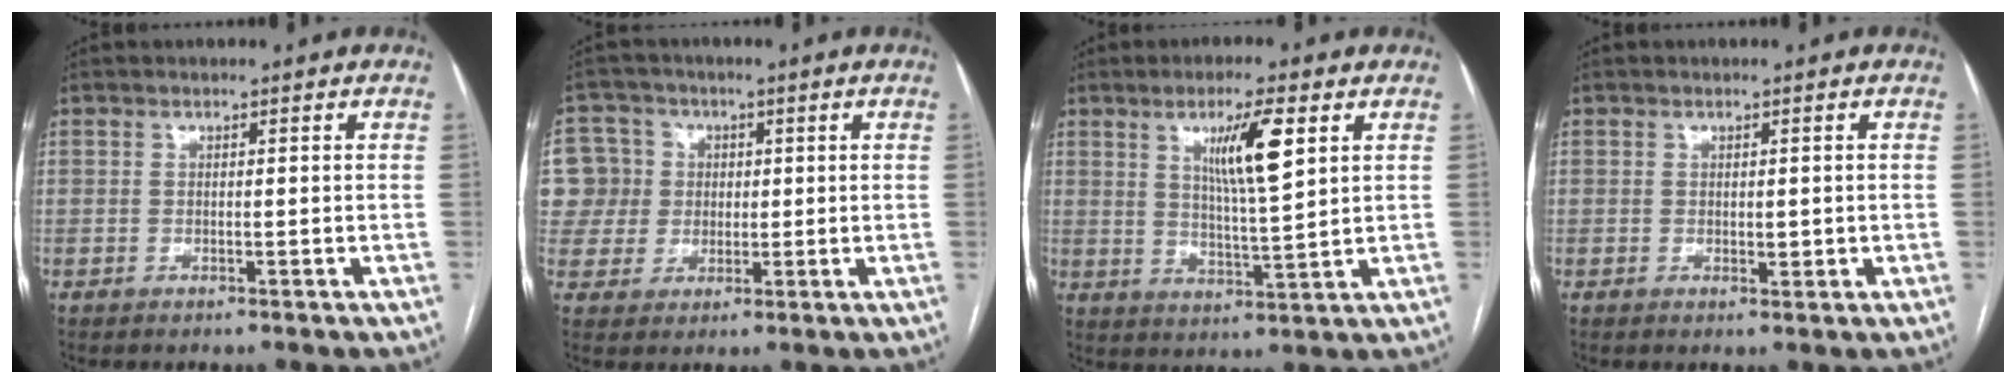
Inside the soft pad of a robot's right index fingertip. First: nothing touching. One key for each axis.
{"total": 11.1, "fx": 1.9, "fy": 10.8, "fz": 1.6, "tx": -0.060, "ty": 0.048, "tz": 0.053}
{"total": 8.6, "fx": 3.4, "fy": 0.5, "fz": 7.9, "tx": -0.139, "ty": -0.005, "tz": 0.060}
{"total": 1.4, "fx": 0.0, "fy": 0.8, "fz": 1.2, "tx": -0.016, "ty": -0.001, "tz": 0.005}